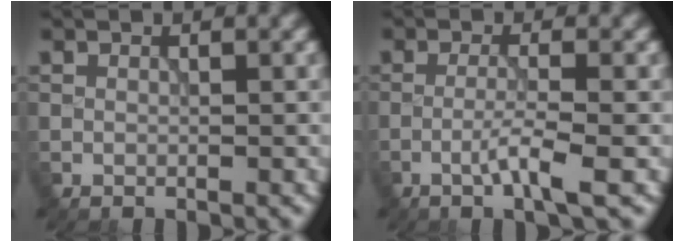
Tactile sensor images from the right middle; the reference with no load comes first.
{"total": 2.9, "force": [-1.2, 0.1, 2.6], "torque": [-0.048, 0.006, -0.028]}